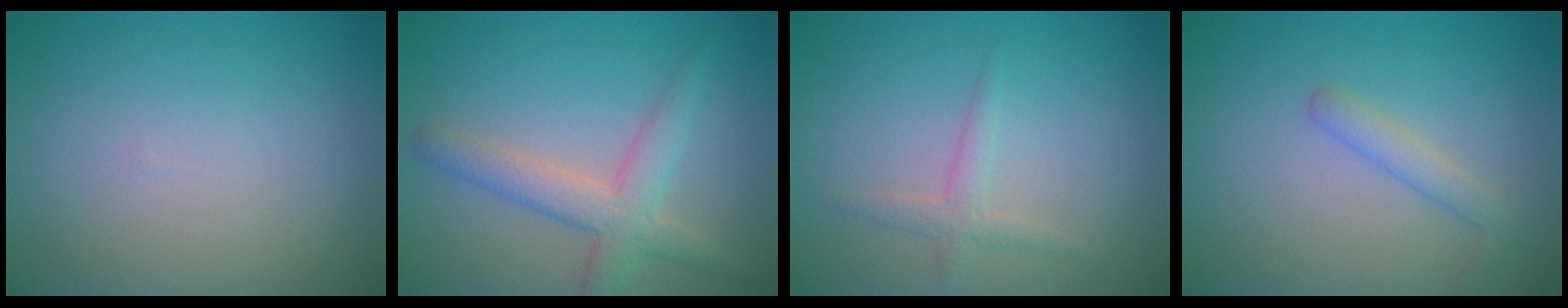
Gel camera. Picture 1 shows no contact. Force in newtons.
{"total": 4.0, "press": 3.9, "slide": 0.2}
{"total": 1.6, "press": 1.6, "slide": 0.1}
{"total": 1.9, "press": 1.9, "slide": 0.0}